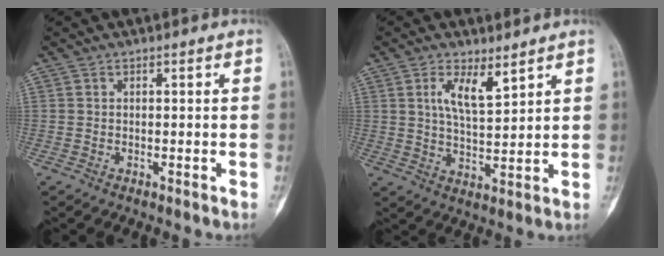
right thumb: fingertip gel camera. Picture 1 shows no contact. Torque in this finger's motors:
{"motor_torque": [-0.43, 0.94, 0.19, -0.01, -0.04]}